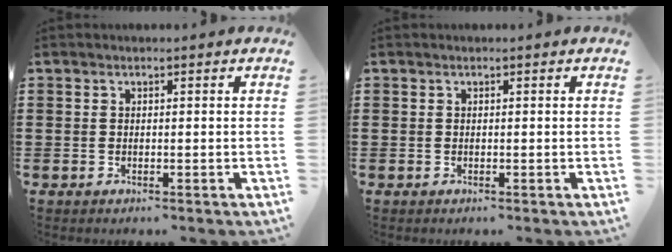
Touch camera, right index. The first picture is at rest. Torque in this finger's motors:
{"motor_torque": [0.68, 1.46, 0.00, 0.01]}